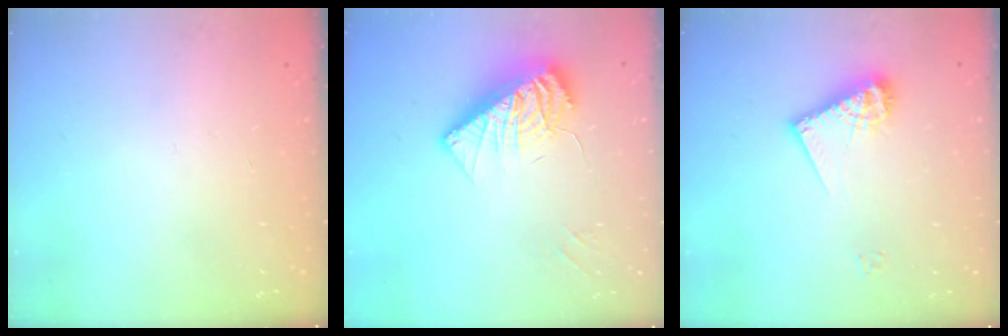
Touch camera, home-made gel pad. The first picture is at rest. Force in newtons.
{"total": 12.8, "press": 12.5, "slide": 2.5}
{"total": 10.7, "press": 10.7, "slide": 0.7}